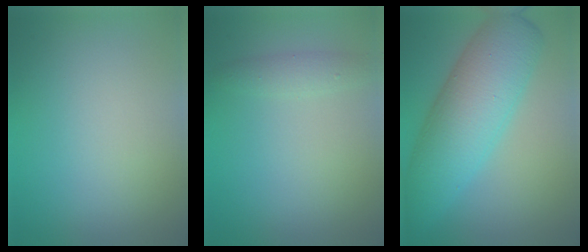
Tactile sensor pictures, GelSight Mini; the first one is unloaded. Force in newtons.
{"total": 1.4, "press": 1.4, "slide": 0.1}
{"total": 8.4, "press": 8.4, "slide": 0.2}